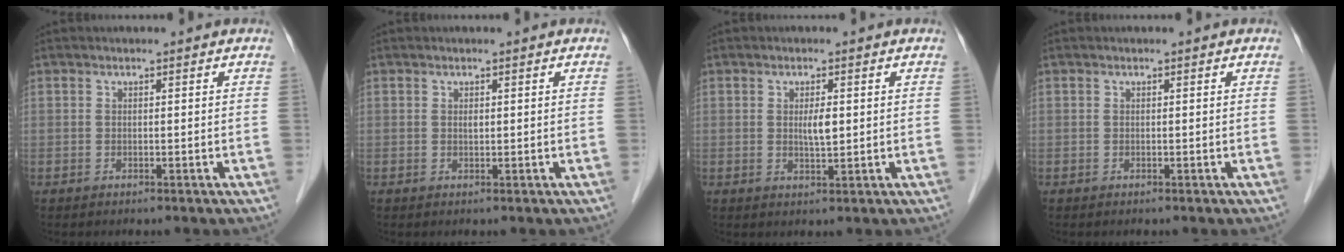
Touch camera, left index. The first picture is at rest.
{"total": 0.6, "force": [0.2, 0.3, 0.4], "torque": [-0.009, 0.001, 0.005]}
{"total": 2.5, "force": [0.4, 0.6, 2.4], "torque": [-0.043, -0.002, 0.008]}
{"total": 0.0}